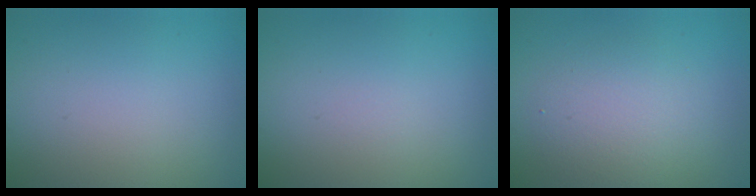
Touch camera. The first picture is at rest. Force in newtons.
{"total": 0.0}
{"total": 3.5, "press": 3.5, "slide": 0.2}